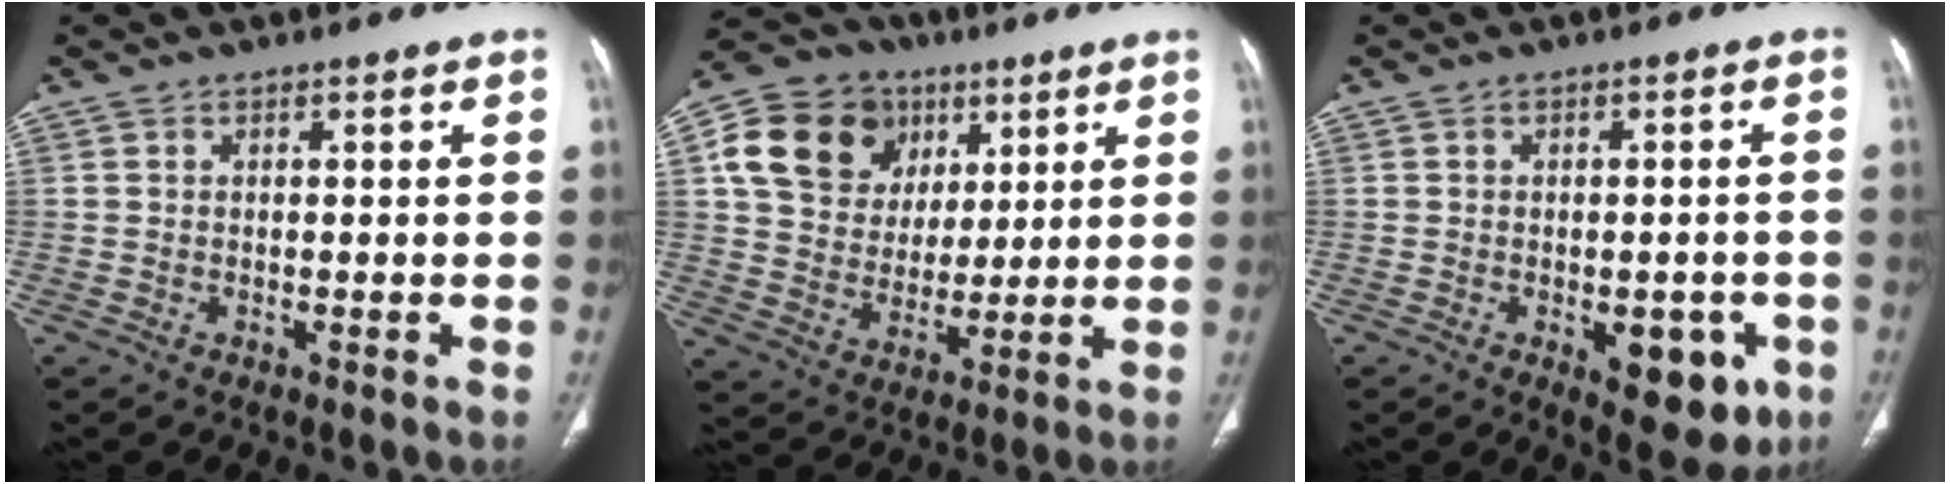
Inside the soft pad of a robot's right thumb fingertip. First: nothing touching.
{"total": 16.8, "force": [6.5, 13.6, 7.2], "torque": [-0.104, 0.005, 0.118]}
{"total": 9.6, "force": [-3.6, 4.8, 7.5], "torque": [-0.063, 0.006, -0.033]}